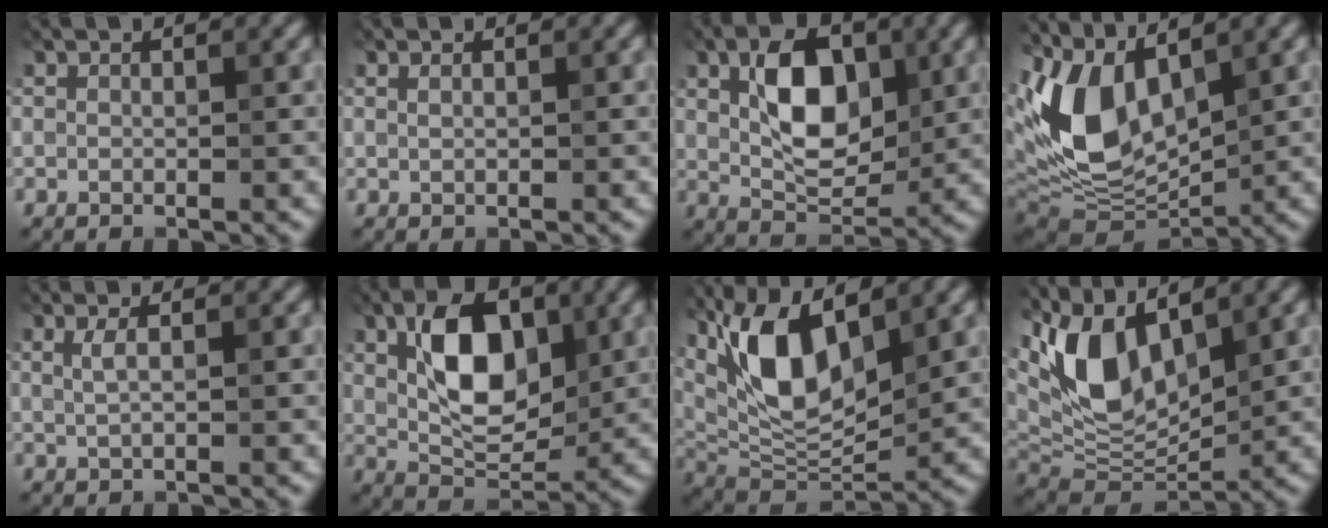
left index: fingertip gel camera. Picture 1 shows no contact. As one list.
[{"total": 0.7, "force": [0.4, 0.3, 0.5], "torque": [-0.009, -0.002, 0.005]}, {"total": 7.2, "force": [1.5, 4.1, 5.8], "torque": [-0.093, 0.002, 0.025]}, {"total": 9.9, "force": [2.2, 5.6, 7.8], "torque": [-0.173, -0.009, 0.040]}, {"total": 1.5, "force": [0.4, 0.5, 1.4], "torque": [-0.025, -0.001, 0.007]}, {"total": 8.1, "force": [1.8, 4.4, 6.5], "torque": [-0.105, 0.002, 0.031]}, {"total": 9.6, "force": [4.0, 4.0, 7.8], "torque": [-0.151, -0.006, 0.074]}, {"total": 10.2, "force": [4.2, 5.0, 7.7], "torque": [-0.164, 0.002, 0.077]}]